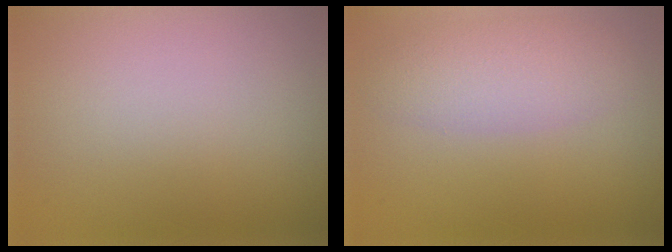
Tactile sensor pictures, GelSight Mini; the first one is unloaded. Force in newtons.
{"total": 3.7, "press": 3.7, "slide": 0.2}